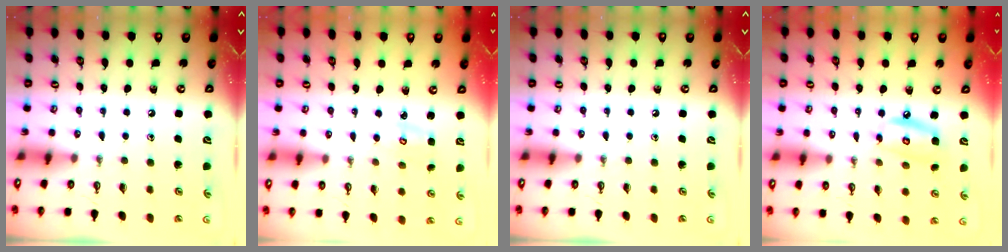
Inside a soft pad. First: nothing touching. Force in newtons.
{"total": 2.0, "press": 2.0, "slide": 0.1}
{"total": 0.0}
{"total": 7.8, "press": 7.8, "slide": 0.6}